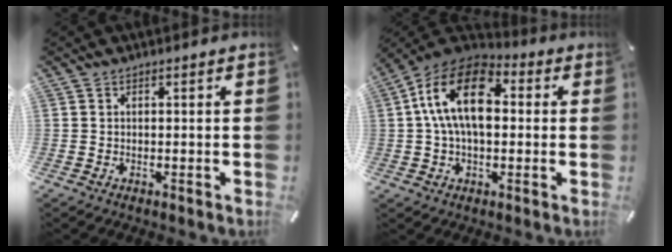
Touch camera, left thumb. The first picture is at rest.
{"total": 15.8, "force": [2.1, 10.0, 12.1], "torque": [-0.242, 0.013, 0.035]}